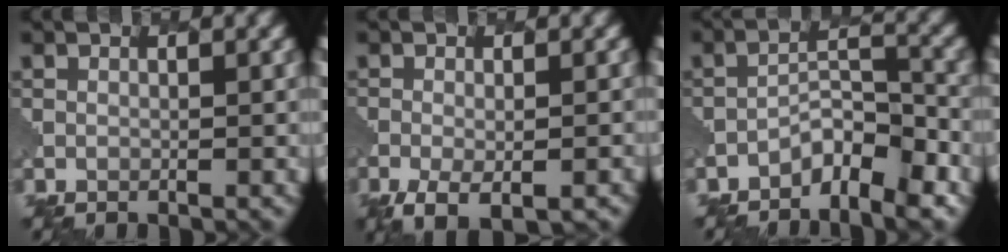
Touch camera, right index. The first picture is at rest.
{"total": 4.3, "force": [-2.3, 1.7, 3.2], "torque": [-0.055, -0.006, -0.036]}
{"total": 4.0, "force": [-3.0, 1.2, 2.3], "torque": [-0.035, 0.010, -0.059]}